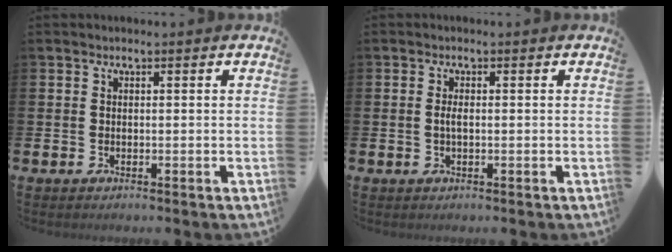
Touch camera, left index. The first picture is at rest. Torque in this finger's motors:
{"motor_torque": [0.50, -0.04, 0.04, 0.07]}